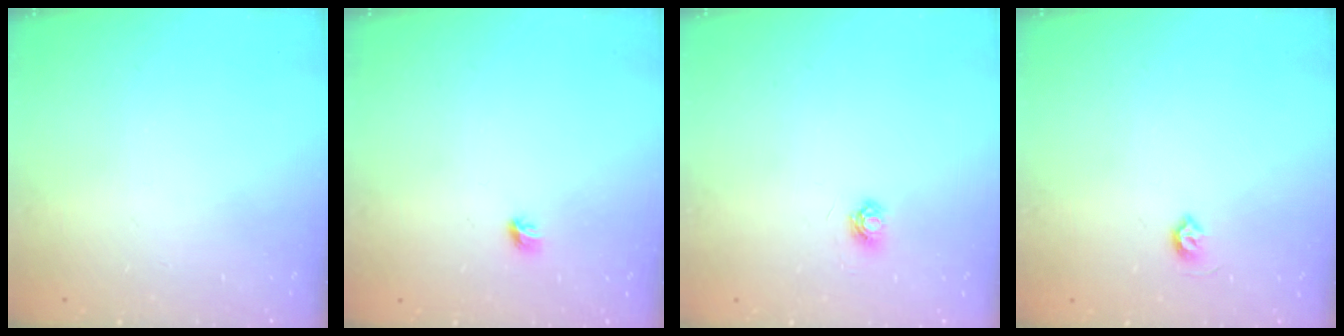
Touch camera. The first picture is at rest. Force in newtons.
{"total": 3.9, "press": 3.8, "slide": 0.9}
{"total": 4.5, "press": 4.5, "slide": 0.5}
{"total": 4.5, "press": 4.5, "slide": 0.7}